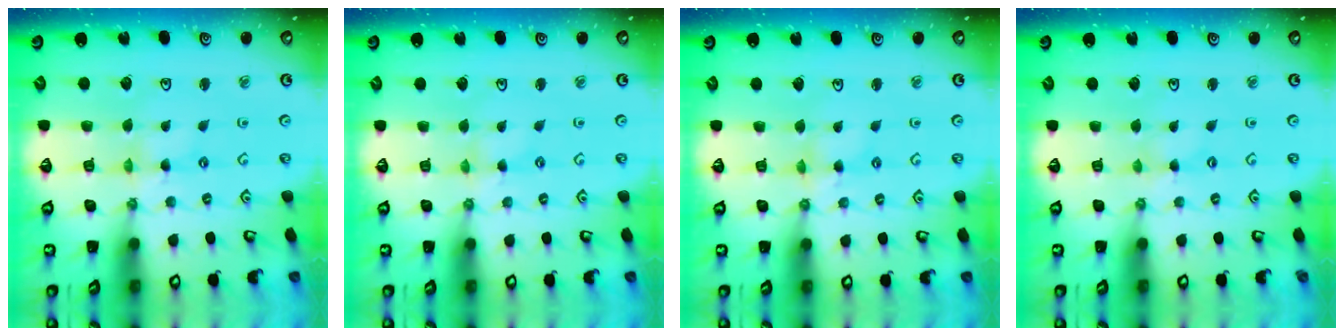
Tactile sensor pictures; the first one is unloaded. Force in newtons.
{"total": 0.0}
{"total": 2.6, "press": 2.6, "slide": 0.4}
{"total": 0.0}